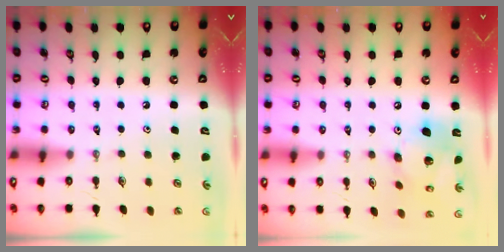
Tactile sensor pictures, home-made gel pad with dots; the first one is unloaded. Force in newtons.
{"total": 16.0, "press": 15.8, "slide": 2.8}